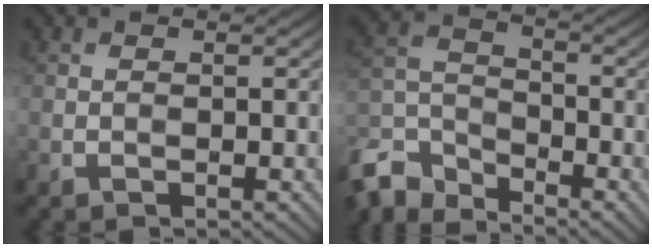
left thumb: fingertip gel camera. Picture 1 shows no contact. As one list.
[{"total": 7.9, "force": [-6.5, 3.3, 3.1], "torque": [-0.074, -0.010, -0.148]}]